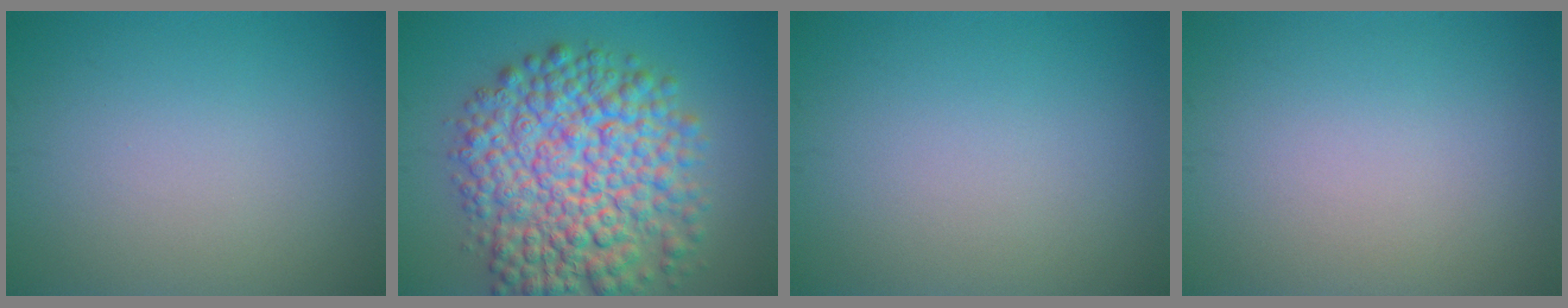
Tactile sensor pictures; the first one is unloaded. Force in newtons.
{"total": 11.4, "press": 11.4, "slide": 0.3}
{"total": 0.0}
{"total": 0.0}